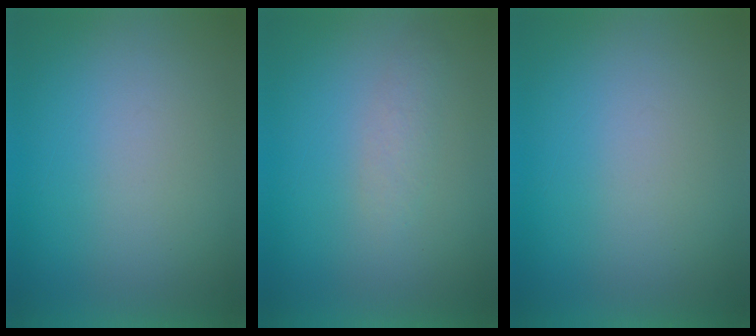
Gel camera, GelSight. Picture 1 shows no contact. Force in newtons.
{"total": 1.8}
{"total": 0.0}